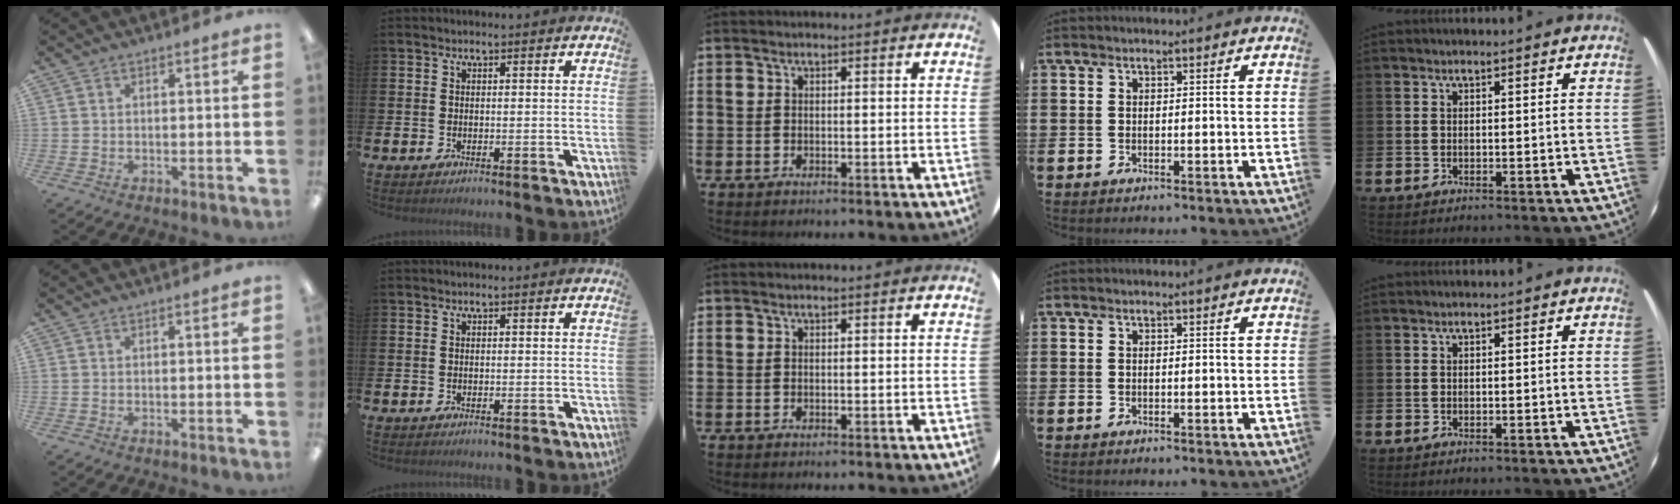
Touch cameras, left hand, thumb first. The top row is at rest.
{}